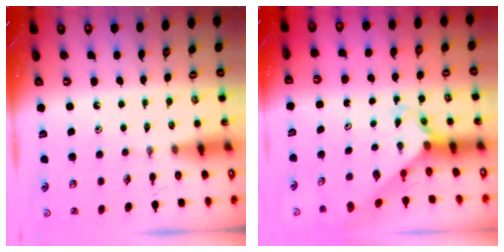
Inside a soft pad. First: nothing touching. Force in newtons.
{"total": 2.4, "press": 2.4, "slide": 0.2}